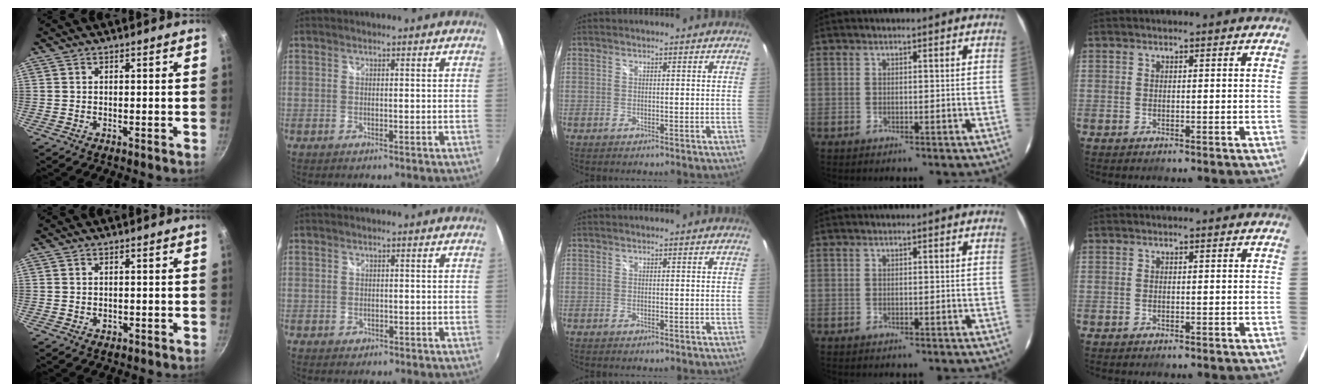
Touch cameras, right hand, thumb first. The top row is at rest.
{"thumb": {"total": 1.1, "force": [-0.2, 0.9, 0.6], "torque": [-0.006, 0.001, -0.002]}, "index": {"total": 1.3, "force": [-0.6, 1.1, 0.3], "torque": [-0.007, -0.003, -0.009]}}